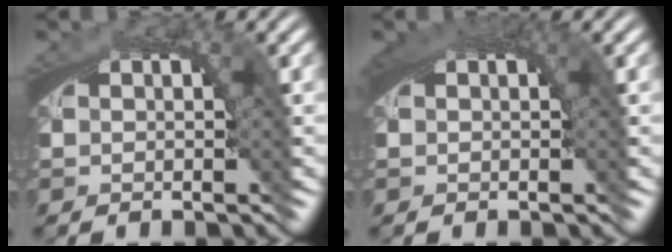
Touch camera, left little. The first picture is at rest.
{"total": 1.7, "force": [0.7, 0.2, 1.6], "torque": [-0.021, 0.005, 0.012]}